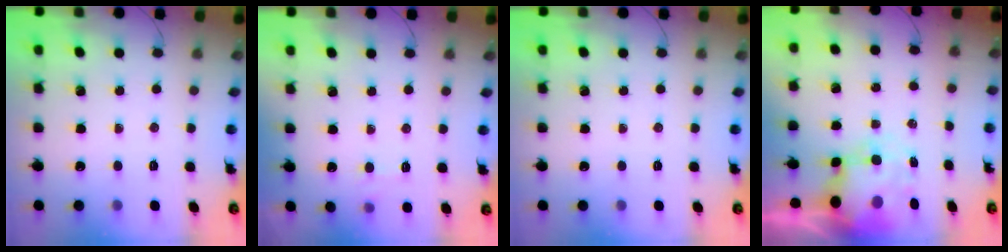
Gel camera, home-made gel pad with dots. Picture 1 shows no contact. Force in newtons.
{"total": 6.3, "press": 5.9, "slide": 2.0}
{"total": 0.0}
{"total": 8.7, "press": 8.5, "slide": 2.0}